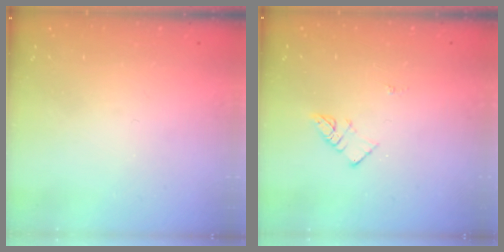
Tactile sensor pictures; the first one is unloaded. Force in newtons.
{"total": 3.3, "press": 3.3, "slide": 0.3}